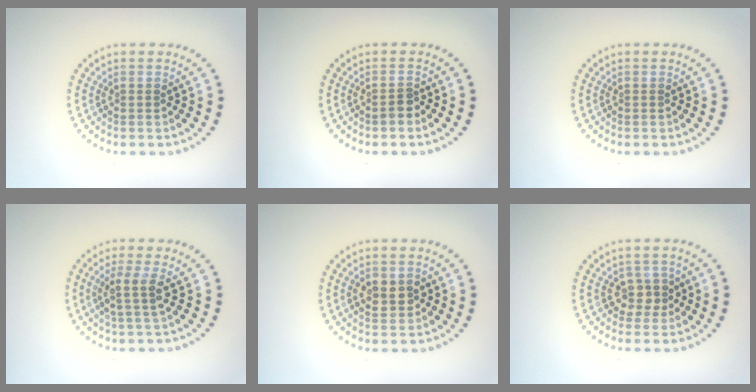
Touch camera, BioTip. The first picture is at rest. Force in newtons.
{"total": 1.4, "press": 1.1, "slide": 0.8}
{"total": 0.0}
{"total": 2.5, "press": 2.0, "slide": 1.6}
{"total": 2.2, "press": 2.2, "slide": 0.0}
{"total": 2.0, "press": 1.7, "slide": 1.0}